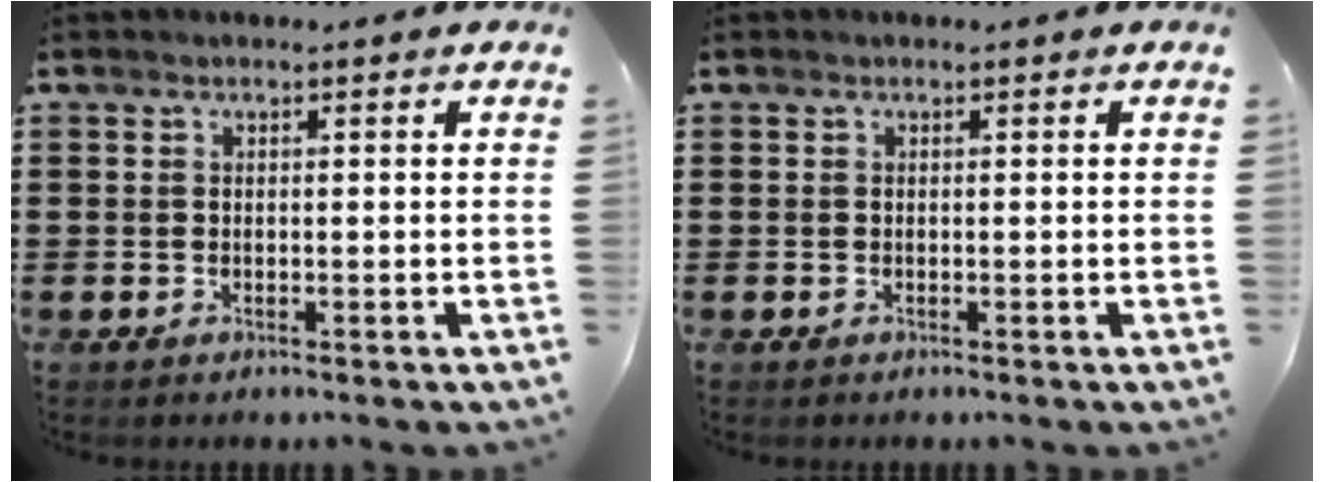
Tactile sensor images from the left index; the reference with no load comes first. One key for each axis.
{"total": 0.0}